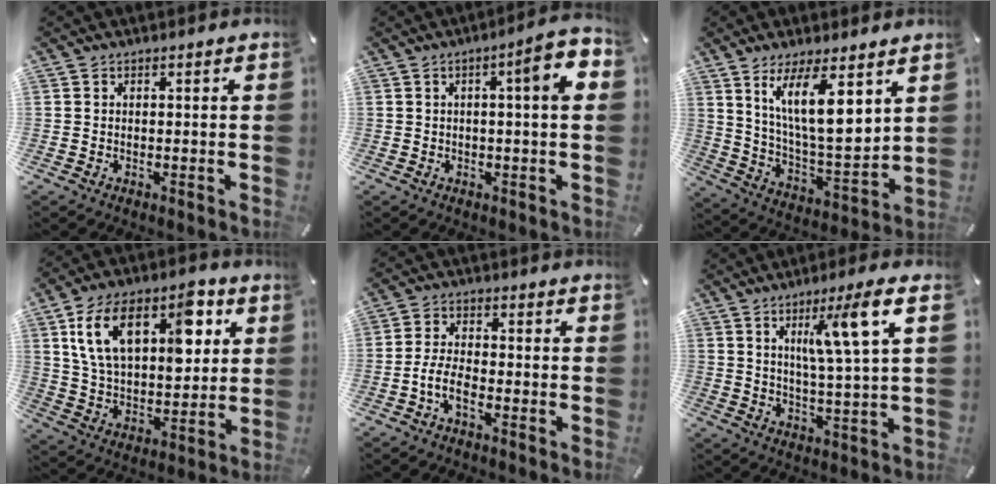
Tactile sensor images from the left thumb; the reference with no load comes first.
{"total": 8.2, "force": [2.0, 1.2, 7.9], "torque": [-0.107, -0.015, 0.024]}
{"total": 14.9, "force": [8.6, 4.5, 11.3], "torque": [-0.211, -0.040, 0.146]}
{"total": 17.7, "force": [7.8, 10.5, 11.9], "torque": [-0.204, -0.011, 0.137]}
{"total": 5.3, "force": [-2.6, 2.3, 4.0], "torque": [-0.088, 0.006, -0.051]}
{"total": 10.8, "force": [4.9, 0.5, 9.6], "torque": [-0.155, -0.016, 0.070]}